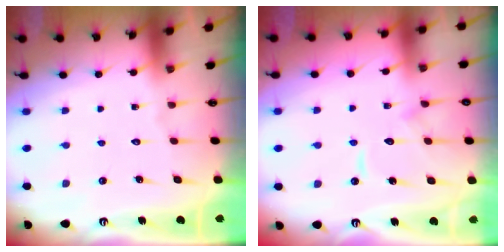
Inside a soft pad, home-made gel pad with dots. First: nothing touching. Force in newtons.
{"total": 10.1, "press": 10.1, "slide": 1.1}